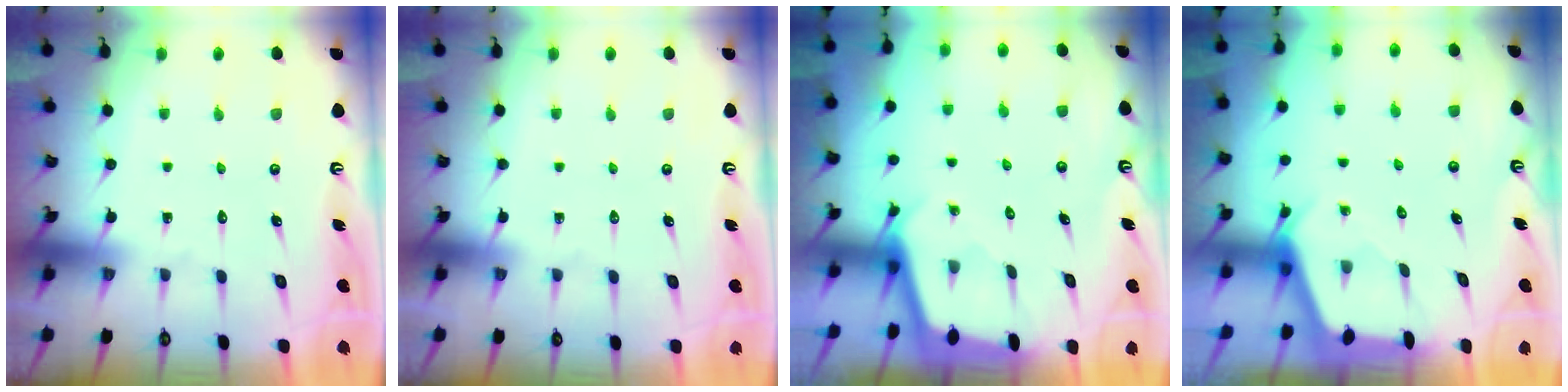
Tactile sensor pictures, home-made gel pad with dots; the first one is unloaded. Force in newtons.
{"total": 0.0}
{"total": 2.0, "press": 2.0, "slide": 0.2}
{"total": 2.5, "press": 2.5, "slide": 0.3}